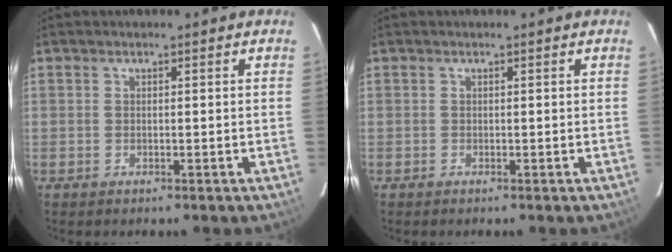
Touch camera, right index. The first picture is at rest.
{"total": 0.0}